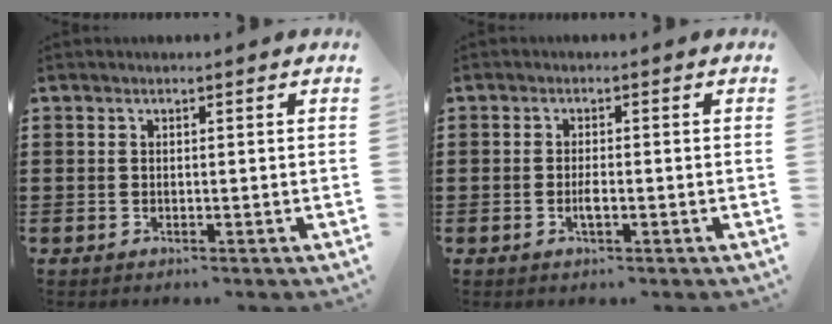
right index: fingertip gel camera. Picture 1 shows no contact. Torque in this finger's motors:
{"motor_torque": [1.03, 1.11, 0.28, 0.06]}